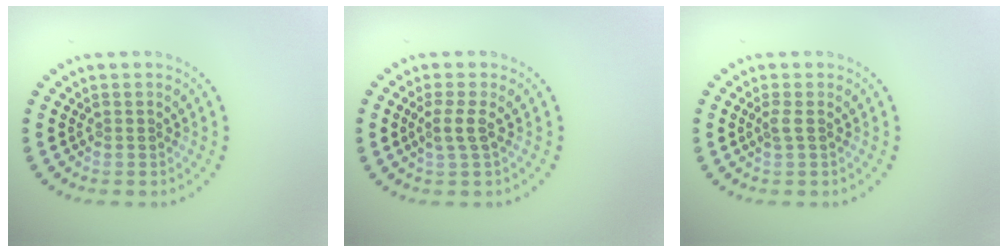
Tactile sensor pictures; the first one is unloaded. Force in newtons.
{"total": 1.7, "press": 1.3, "slide": 1.1}
{"total": 0.9, "press": 0.7, "slide": 0.5}